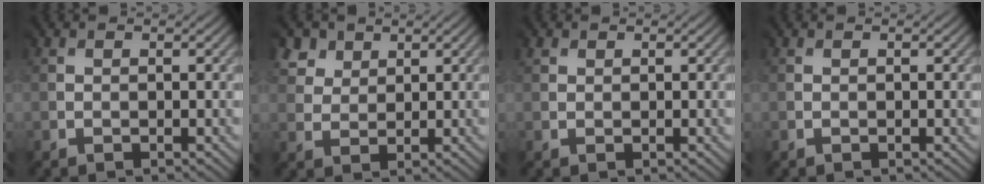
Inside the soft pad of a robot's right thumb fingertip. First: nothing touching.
{"total": 3.9, "force": [3.1, 2.3, -0.5], "torque": [-0.015, -0.005, 0.065]}
{"total": 1.3, "force": [1.0, 0.8, 0.0], "torque": [-0.002, -0.002, 0.017]}
{"total": 0.0}